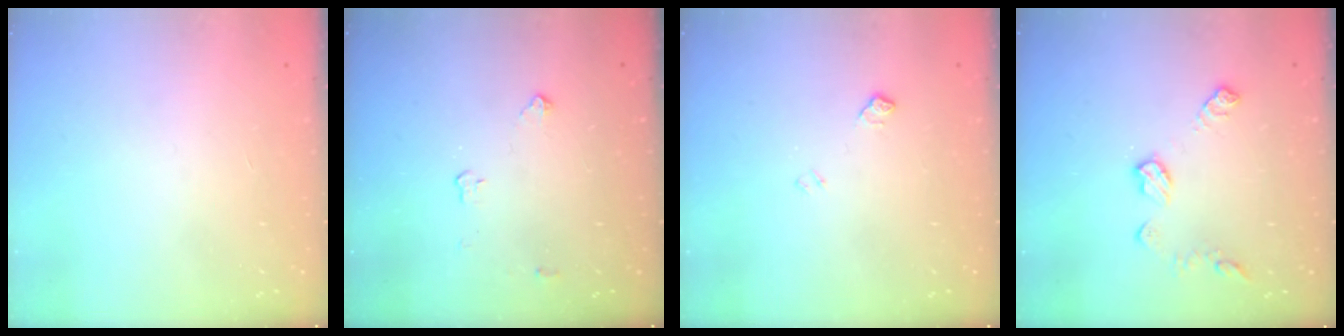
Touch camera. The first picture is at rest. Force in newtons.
{"total": 2.6, "press": 2.6, "slide": 0.4}
{"total": 5.6, "press": 5.6, "slide": 0.8}
{"total": 8.2, "press": 8.2, "slide": 0.3}